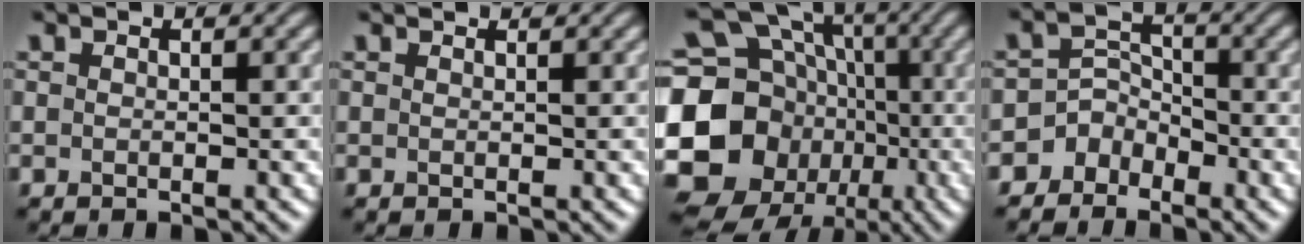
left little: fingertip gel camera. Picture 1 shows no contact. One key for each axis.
{"total": 1.1, "fx": 1.1, "fy": 0.1, "fz": 0.3, "tx": -0.010, "ty": -0.003, "tz": 0.007}
{"total": 20.1, "fx": -3.7, "fy": 17.6, "fz": 9.1, "tx": -0.197, "ty": 0.001, "tz": -0.091}
{"total": 3.2, "fx": -2.4, "fy": 2.2, "fz": 0.4, "tx": 0.015, "ty": 0.014, "tz": -0.055}